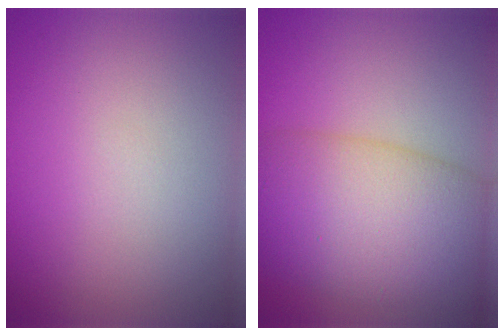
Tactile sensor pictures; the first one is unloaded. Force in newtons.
{"total": 10.3, "press": 10.3, "slide": 0.5}